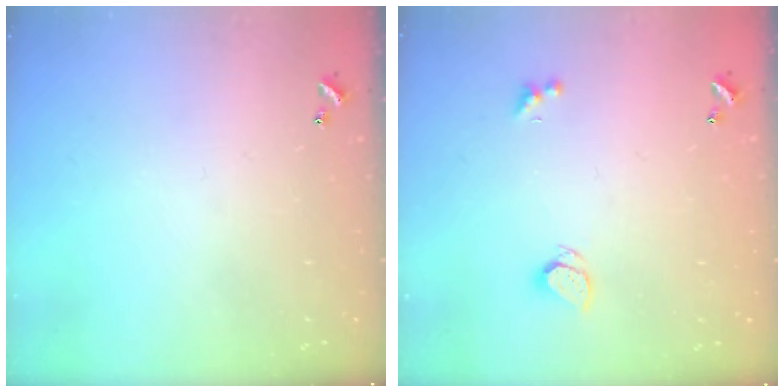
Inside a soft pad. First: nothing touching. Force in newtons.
{"total": 2.0, "press": 2.0, "slide": 0.5}